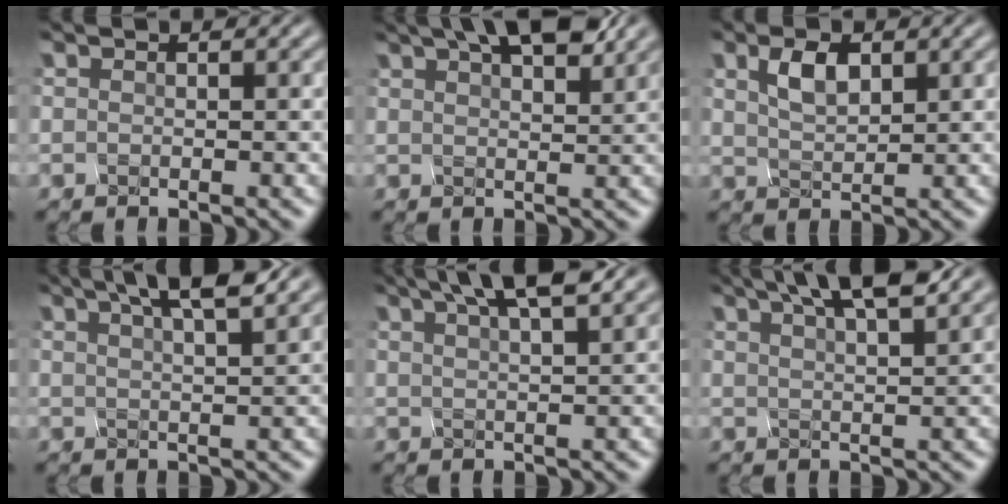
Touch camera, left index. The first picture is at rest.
{"total": 5.6, "force": [4.1, 1.1, 3.7], "torque": [-0.043, 0.020, 0.066]}
{"total": 0.9, "force": [0.8, 0.4, 0.4], "torque": [-0.032, 0.001, 0.037]}
{"total": 5.1, "force": [3.8, 0.5, 3.5], "torque": [-0.038, 0.021, 0.056]}
{"total": 5.0, "force": [3.8, 0.3, 3.2], "torque": [-0.039, 0.020, 0.063]}
{"total": 5.9, "force": [4.4, 0.7, 3.8], "torque": [-0.043, 0.022, 0.066]}